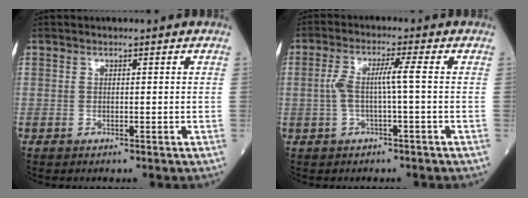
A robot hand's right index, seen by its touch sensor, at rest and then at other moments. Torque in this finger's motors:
{"motor_torque": [0.82, 0.00, 0.35, 0.11]}